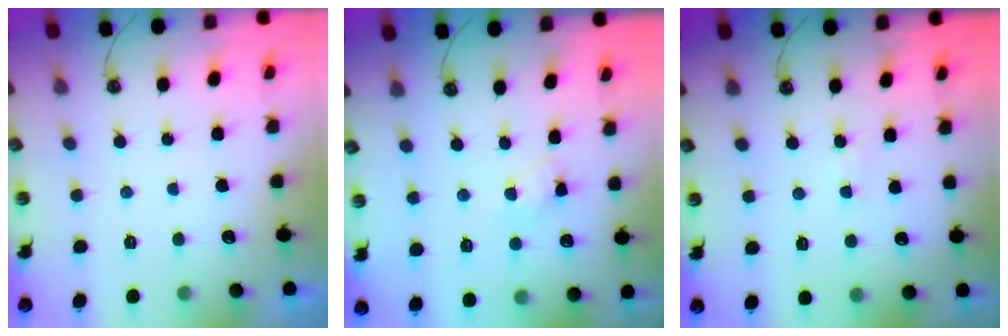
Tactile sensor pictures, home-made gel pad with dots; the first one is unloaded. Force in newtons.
{"total": 4.9, "press": 4.8, "slide": 0.7}
{"total": 1.7, "press": 1.7, "slide": 0.2}